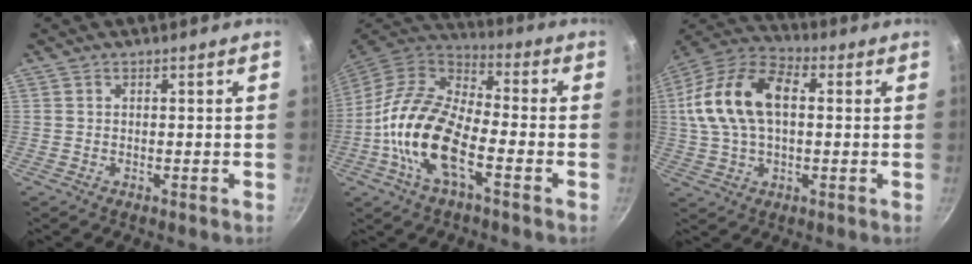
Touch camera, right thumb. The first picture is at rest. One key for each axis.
{"total": 17.2, "fx": -5.2, "fy": 7.7, "fz": 14.5, "tx": -0.269, "ty": 0.033, "tz": -0.114}
{"total": 17.6, "fx": 2.3, "fy": 10.4, "fz": 14.0, "tx": -0.259, "ty": 0.030, "tz": 0.028}